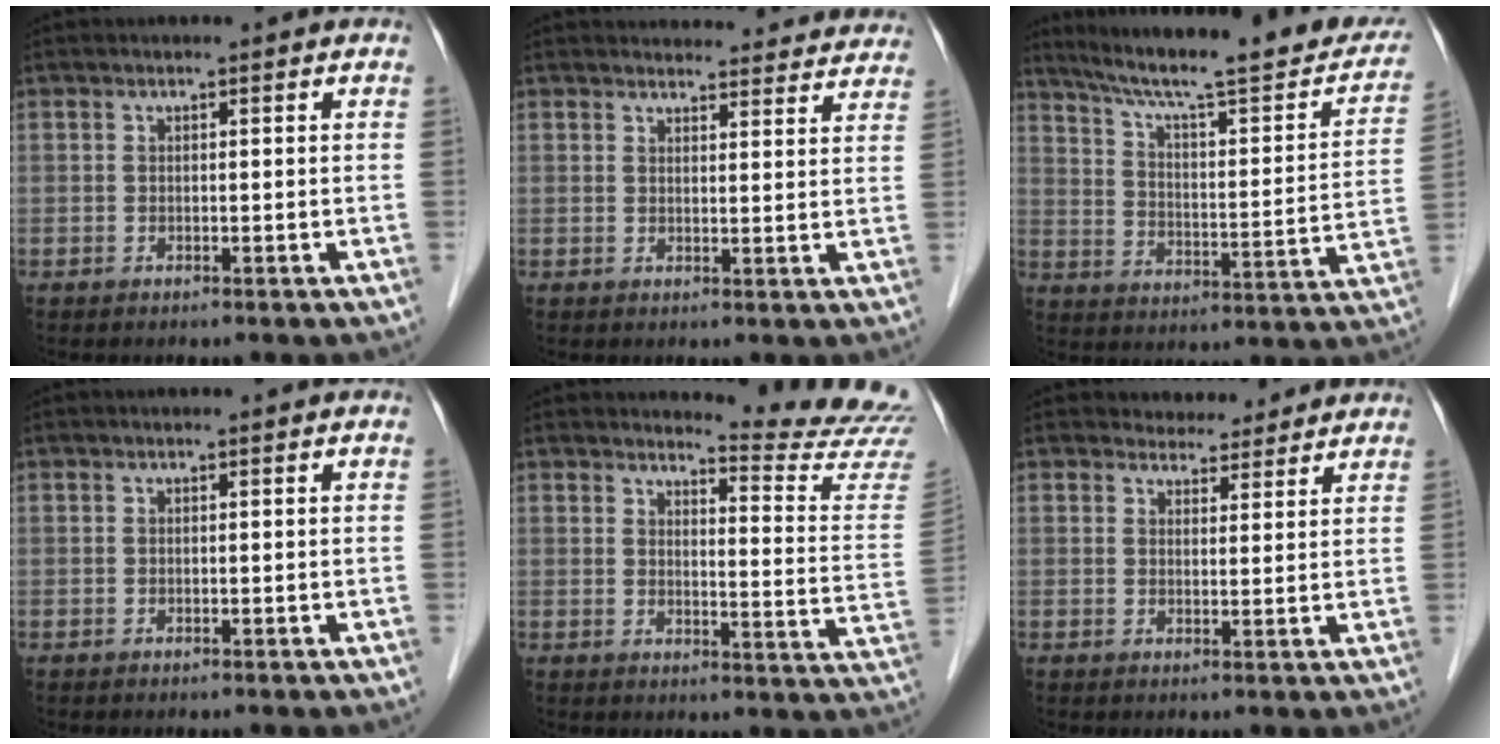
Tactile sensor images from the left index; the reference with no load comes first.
{"total": 18.7, "force": [18.0, 4.0, 3.2], "torque": [-0.020, -0.010, 0.199]}
{"total": 25.2, "force": [21.0, 3.3, 13.6], "torque": [-0.207, -0.016, 0.284]}
{"total": 0.0}
{"total": 13.3, "force": [13.2, -1.5, 0.8], "torque": [-0.006, -0.136, 0.136]}
{"total": 4.7, "force": [4.4, 1.6, 0.3], "torque": [-0.001, 0.007, 0.056]}